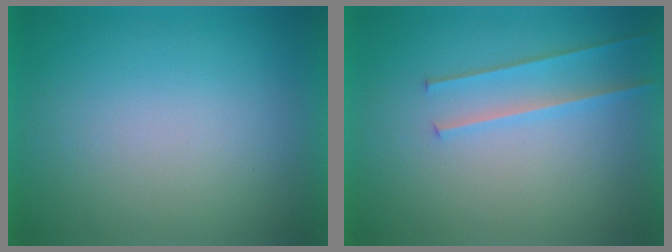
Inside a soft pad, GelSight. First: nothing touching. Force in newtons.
{"total": 2.2}